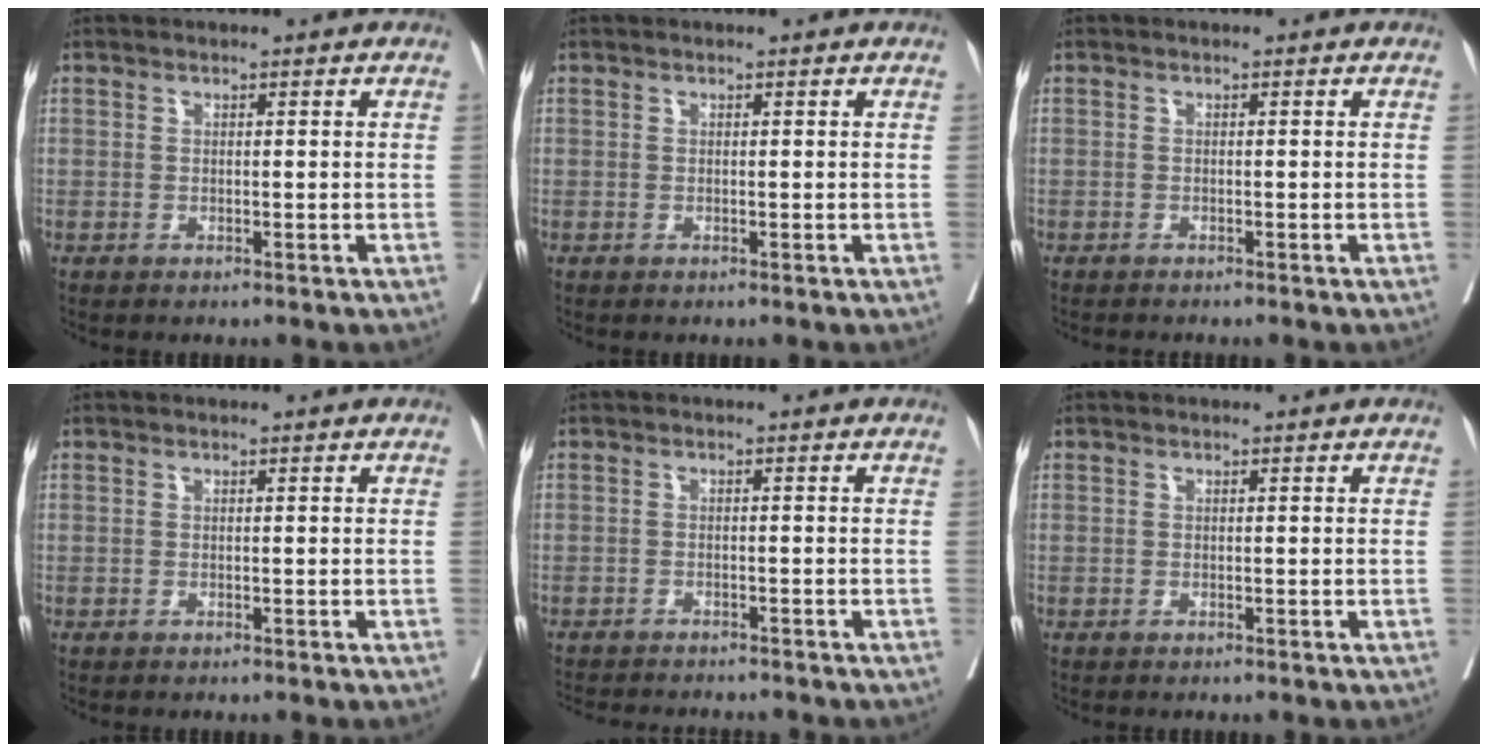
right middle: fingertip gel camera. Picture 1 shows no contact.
{"total": 0.0}
{"total": 1.5, "force": [-1.4, 0.0, 0.5], "torque": [-0.009, -0.002, -0.020]}
{"total": 0.0}
{"total": 9.1, "force": [-8.5, 1.4, 2.9], "torque": [-0.040, -0.009, -0.112]}
{"total": 0.0}